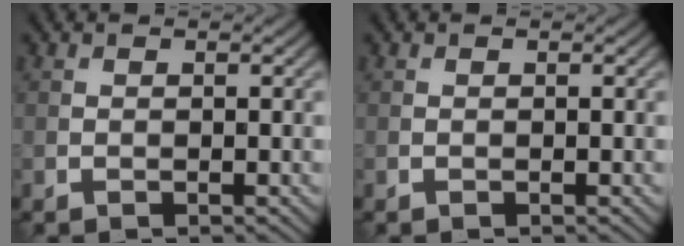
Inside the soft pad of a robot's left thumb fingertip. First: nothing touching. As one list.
[{"total": 0.0}]